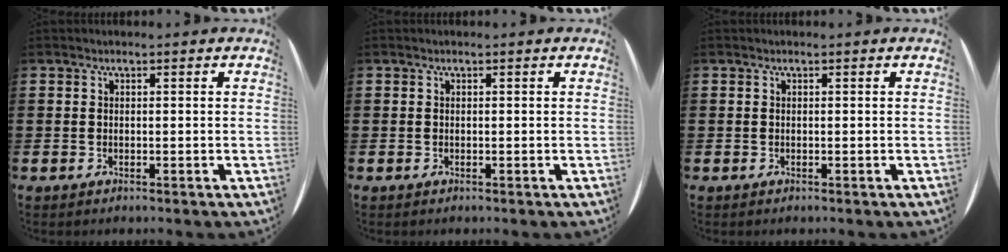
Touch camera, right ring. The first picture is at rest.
{"total": 0.0}
{"total": 0.0}